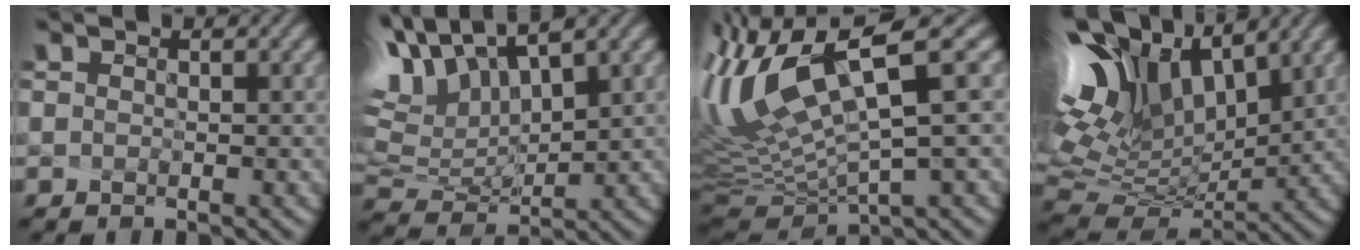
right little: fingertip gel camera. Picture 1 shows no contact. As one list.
[{"total": 7.8, "force": [4.7, 3.1, 5.4], "torque": [-0.147, 0.003, 0.111]}, {"total": 9.7, "force": [2.5, 1.7, 9.3], "torque": [-0.216, -0.008, 0.077]}, {"total": 11.8, "force": [5.8, 5.5, 8.7], "torque": [-0.215, 0.018, 0.129]}]